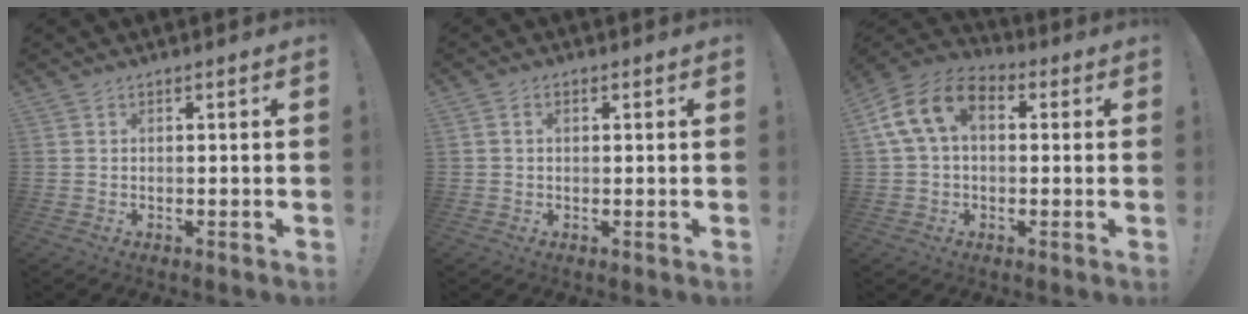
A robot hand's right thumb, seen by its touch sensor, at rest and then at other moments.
{"total": 1.3, "force": [0.2, 0.9, 0.9], "torque": [-0.015, 0.003, 0.002]}
{"total": 13.3, "force": [3.4, 8.8, 9.5], "torque": [-0.176, 0.012, 0.067]}